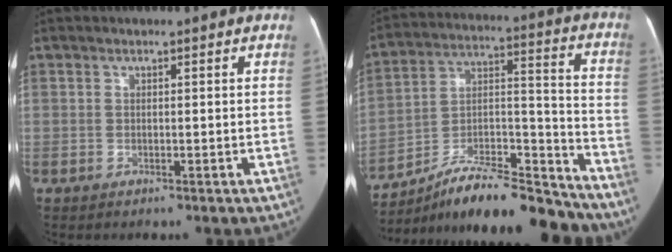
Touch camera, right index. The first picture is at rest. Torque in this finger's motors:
{"motor_torque": [0.50, -0.83, -0.32, -0.21]}